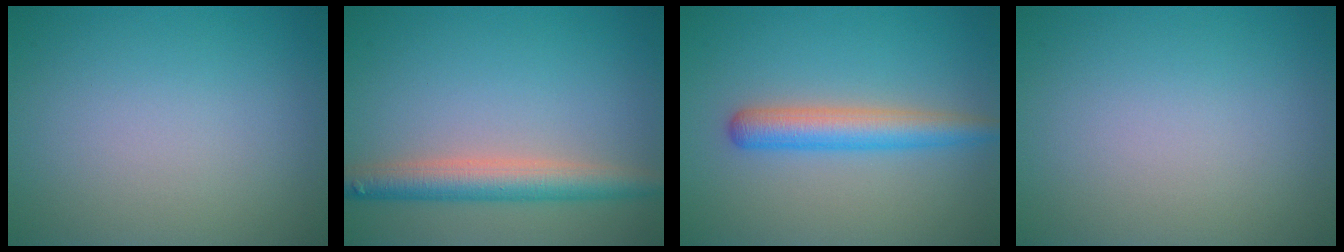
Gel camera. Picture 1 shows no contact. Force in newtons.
{"total": 4.3, "press": 4.3, "slide": 0.2}
{"total": 3.9, "press": 3.9, "slide": 0.1}
{"total": 0.0}